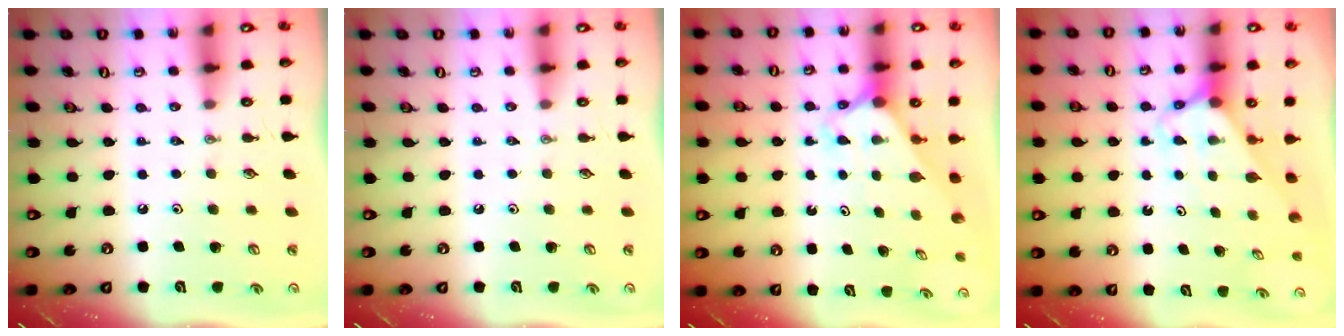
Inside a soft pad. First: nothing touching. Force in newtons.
{"total": 0.0}
{"total": 2.3, "press": 2.3, "slide": 0.2}
{"total": 2.7, "press": 2.7, "slide": 0.1}